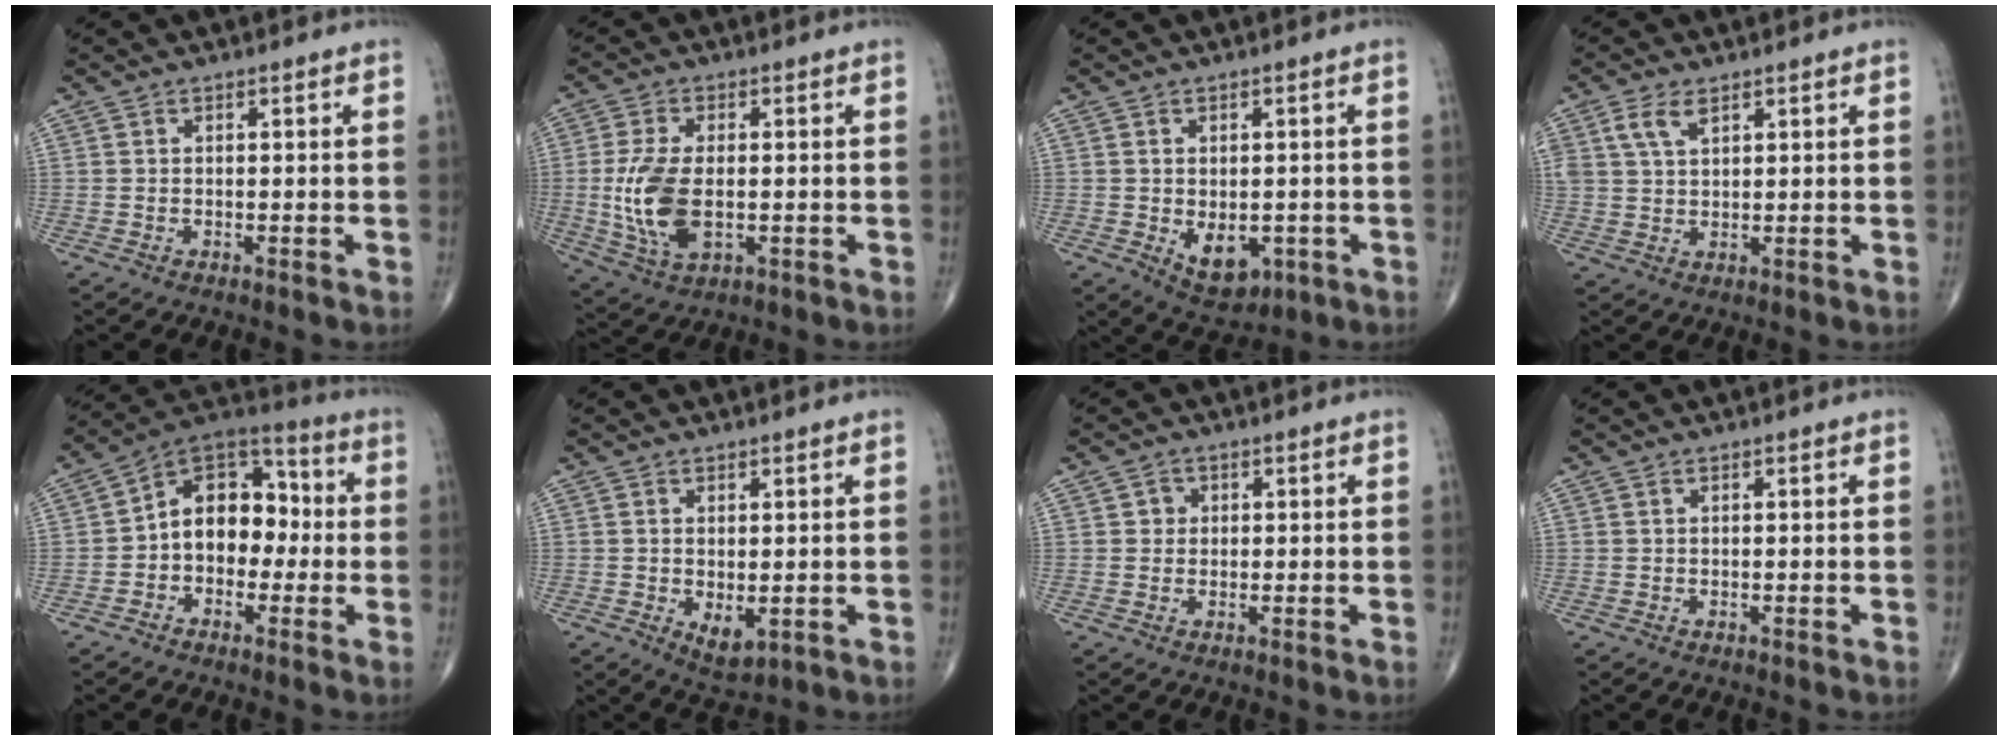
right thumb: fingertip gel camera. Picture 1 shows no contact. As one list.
[{"total": 11.0, "force": [-0.8, 5.8, 9.4], "torque": [-0.201, -0.009, -0.009]}, {"total": 7.5, "force": [-1.9, 4.8, 5.5], "torque": [-0.054, -0.004, -0.013]}, {"total": 4.6, "force": [2.4, 2.4, 3.1], "torque": [-0.060, -0.001, 0.051]}, {"total": 12.8, "force": [-0.8, 9.1, 9.0], "torque": [-0.097, 0.047, -0.032]}, {"total": 4.3, "force": [-0.7, 2.2, 3.6], "torque": [-0.048, -0.012, -0.002]}, {"total": 1.9, "force": [0.4, 1.8, 0.5], "torque": [0.005, 0.002, 0.002]}, {"total": 0.0}]